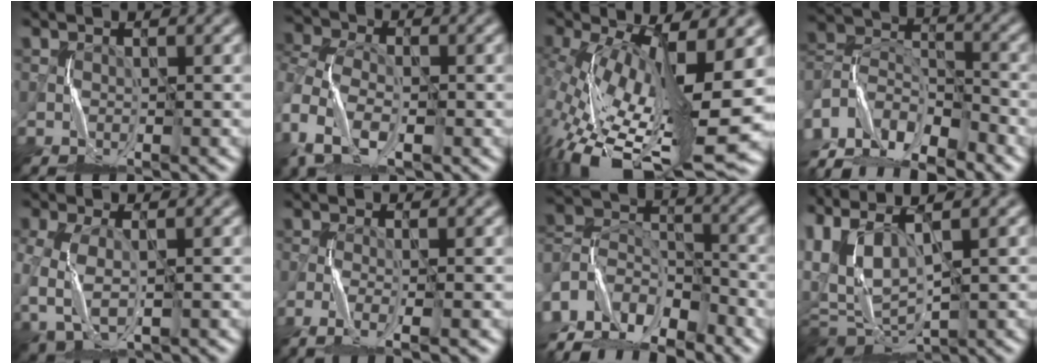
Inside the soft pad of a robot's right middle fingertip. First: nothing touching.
{"total": 8.4, "force": [-3.1, 5.8, 5.1], "torque": [-0.109, -0.003, -0.062]}
{"total": 13.3, "force": [-3.7, 4.8, 11.8], "torque": [-0.228, -0.020, -0.056]}
{"total": 11.0, "force": [-8.6, 5.3, 4.5], "torque": [-0.087, 0.006, -0.167]}
{"total": 4.5, "force": [-1.2, 2.7, 3.4], "torque": [-0.100, -0.014, -0.017]}
{"total": 2.9, "force": [-2.5, 0.3, 1.4], "torque": [-0.029, -0.006, -0.054]}
{"total": 10.2, "force": [-8.1, 5.1, 3.5], "torque": [-0.061, 0.008, -0.159]}
{"total": 6.5, "force": [0.7, 3.4, 5.4], "torque": [-0.133, -0.001, 0.022]}